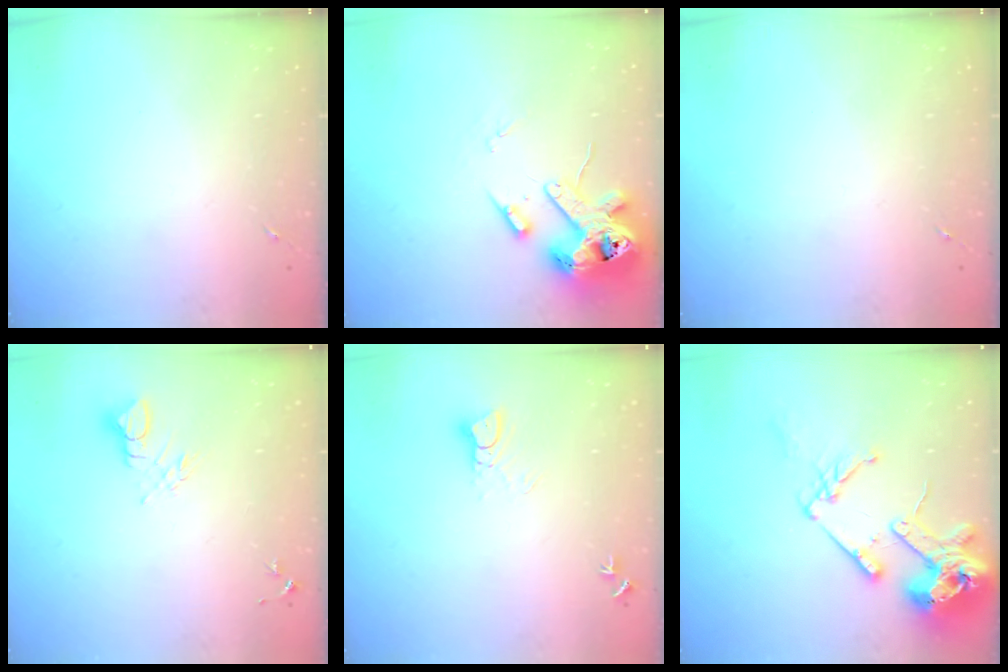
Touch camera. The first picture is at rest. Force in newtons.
{"total": 14.8, "press": 14.7, "slide": 2.3}
{"total": 0.0}
{"total": 6.6, "press": 6.6, "slide": 0.5}
{"total": 4.7, "press": 4.7, "slide": 0.2}
{"total": 17.6, "press": 17.4, "slide": 2.3}